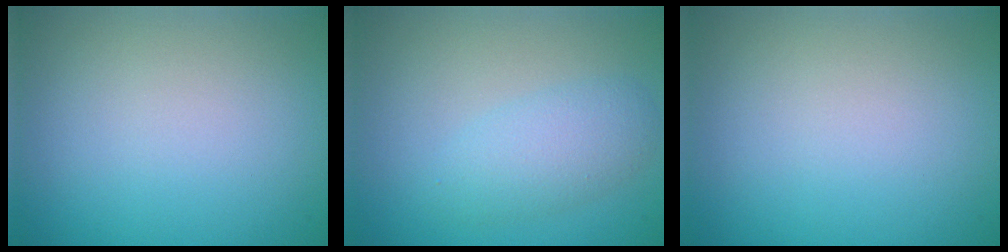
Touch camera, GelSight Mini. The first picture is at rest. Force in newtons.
{"total": 2.8, "press": 2.8, "slide": 0.1}
{"total": 0.0}